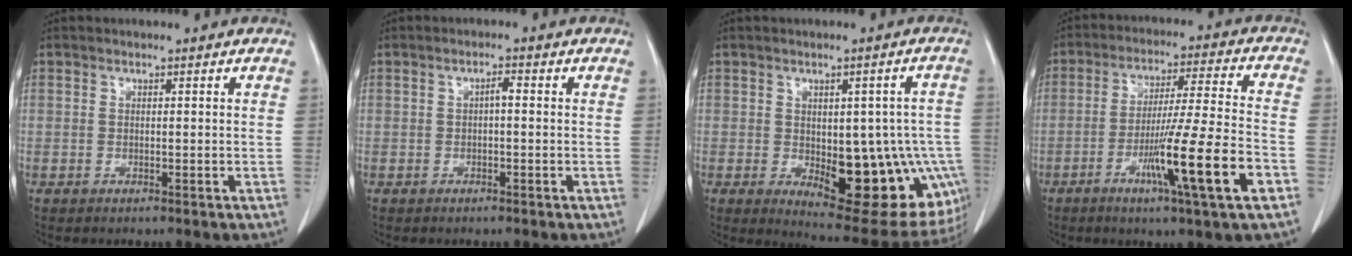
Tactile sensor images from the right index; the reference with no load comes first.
{"total": 1.4, "force": [0.0, 0.3, 1.3], "torque": [-0.023, 0.004, -0.001]}
{"total": 18.1, "force": [-4.4, 8.1, 15.6], "torque": [-0.137, 0.014, -0.031]}
{"total": 14.8, "force": [-6.0, -1.0, 13.5], "torque": [-0.233, -0.018, -0.104]}